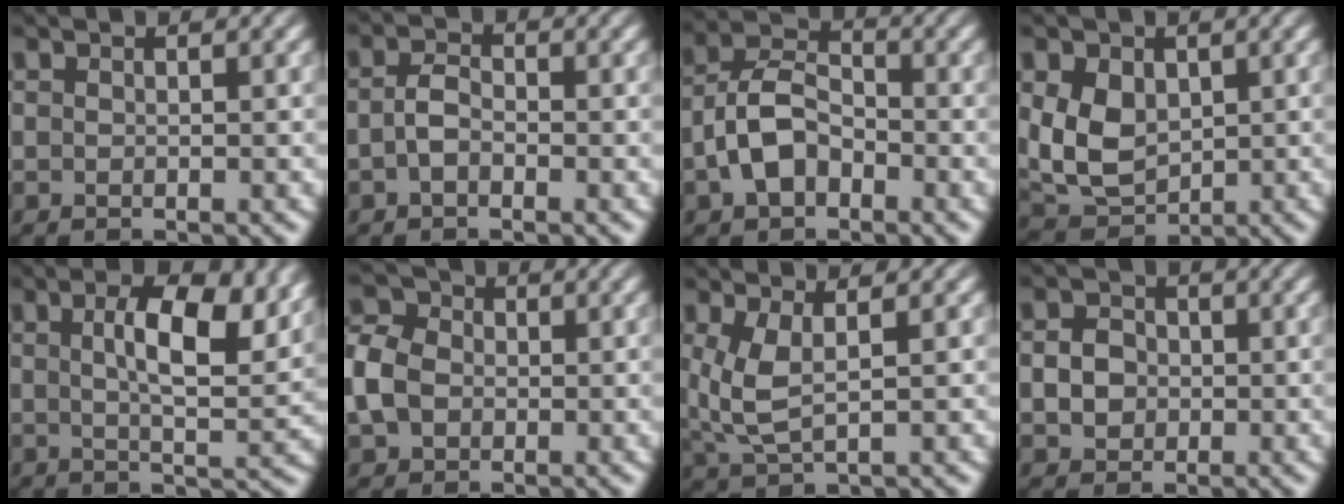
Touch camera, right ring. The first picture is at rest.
{"total": 2.2, "force": [-0.8, 1.5, 1.5], "torque": [-0.040, -0.006, -0.014]}
{"total": 6.1, "force": [-1.4, 4.7, 3.6], "torque": [-0.075, -0.014, -0.022]}
{"total": 8.1, "force": [-0.4, 6.9, 4.2], "torque": [-0.105, -0.039, 0.013]}
{"total": 6.9, "force": [2.6, 2.3, 6.0], "torque": [-0.082, 0.002, 0.034]}
{"total": 5.7, "force": [0.1, 5.0, 2.7], "torque": [-0.065, 0.001, -0.002]}
{"total": 4.5, "force": [0.4, 3.0, 3.4], "torque": [-0.096, -0.017, 0.022]}
{"total": 3.0, "force": [-0.4, 2.7, 1.3], "torque": [-0.022, -0.011, -0.001]}